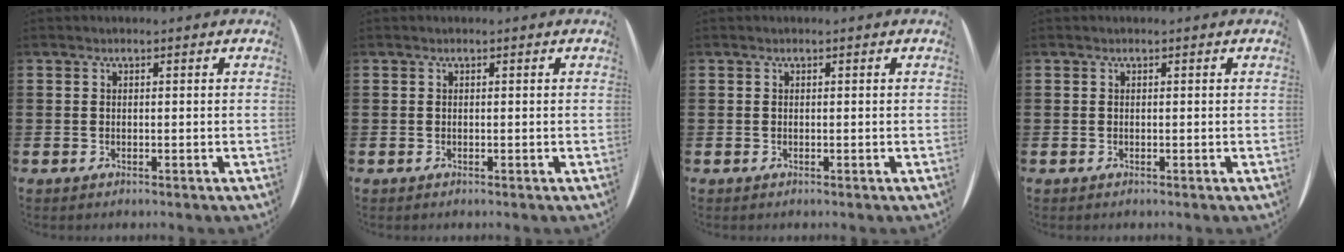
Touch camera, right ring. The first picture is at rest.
{"total": 0.0}
{"total": 0.0}
{"total": 0.0}